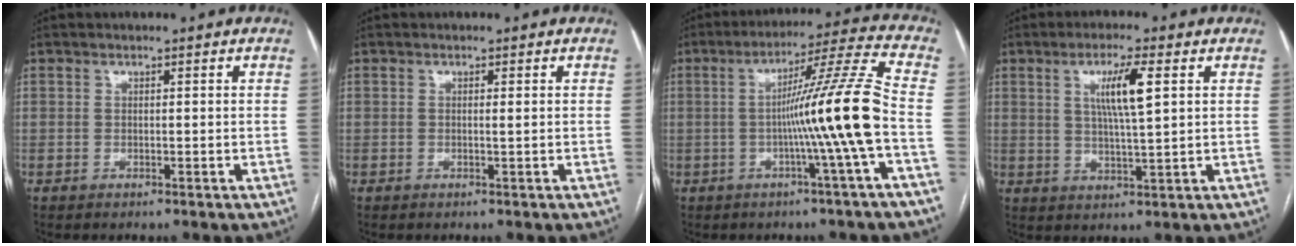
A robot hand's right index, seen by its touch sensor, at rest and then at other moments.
{"total": 0.6, "force": [0.1, -0.1, 0.6], "torque": [-0.011, -0.001, 0.000]}
{"total": 13.0, "force": [-2.5, -3.0, 12.4], "torque": [-0.197, 0.005, -0.043]}
{"total": 7.0, "force": [2.1, 0.3, 6.6], "torque": [-0.124, 0.002, 0.039]}